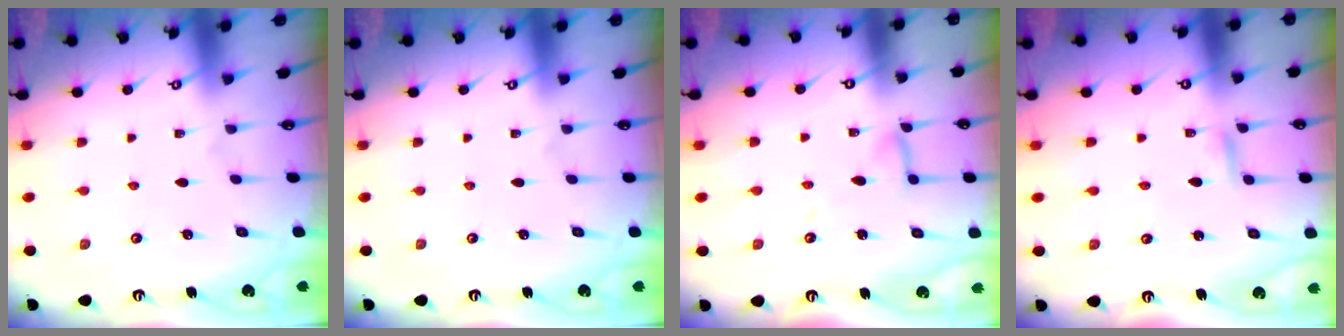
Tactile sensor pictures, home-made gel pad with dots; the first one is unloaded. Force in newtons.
{"total": 0.0}
{"total": 6.1, "press": 6.1, "slide": 0.5}
{"total": 2.0, "press": 2.0, "slide": 0.1}